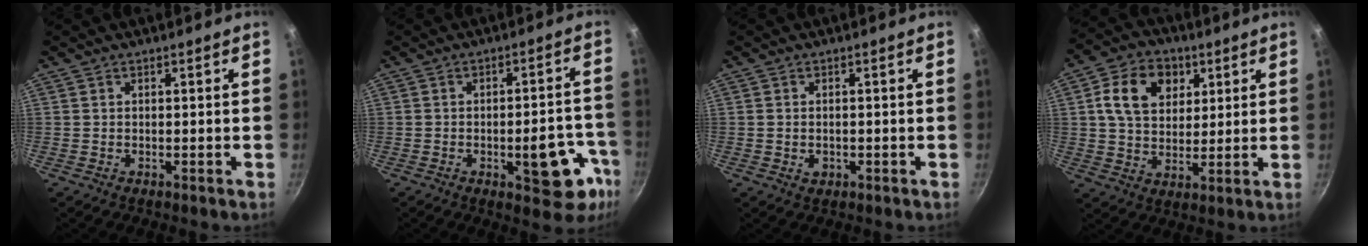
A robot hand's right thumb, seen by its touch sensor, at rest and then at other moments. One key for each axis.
{"total": 12.9, "fx": -5.0, "fy": 5.7, "fz": 10.4, "tx": -0.073, "ty": 0.033, "tz": -0.059}
{"total": 1.9, "fx": -0.4, "fy": 1.4, "fz": 1.2, "tx": -0.018, "ty": 0.000, "tz": -0.006}
{"total": 12.8, "fx": 4.2, "fy": 9.6, "fz": 7.5, "tx": -0.106, "ty": -0.001, "tz": 0.064}